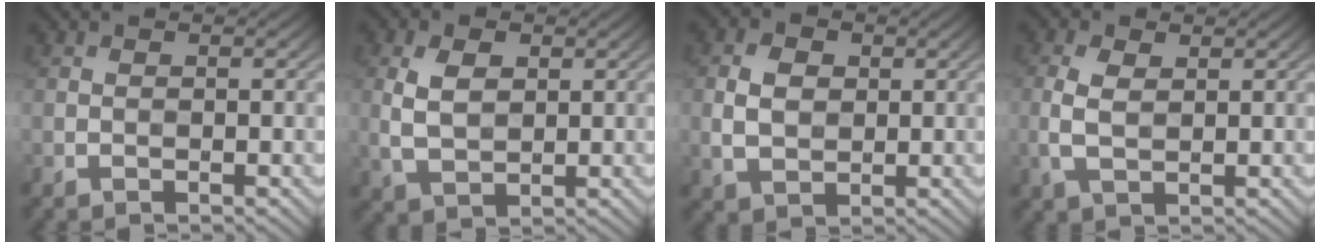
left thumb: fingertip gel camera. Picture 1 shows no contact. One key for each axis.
{"total": 5.1, "fx": 1.2, "fy": 3.3, "fz": 3.7, "tx": -0.086, "ty": -0.001, "tz": 0.024}
{"total": 4.5, "fx": 0.6, "fy": 3.4, "fz": 2.9, "tx": -0.066, "ty": -0.002, "tz": 0.010}
{"total": 3.8, "fx": 0.6, "fy": 2.2, "fz": 3.0, "tx": -0.077, "ty": 0.001, "tz": 0.013}